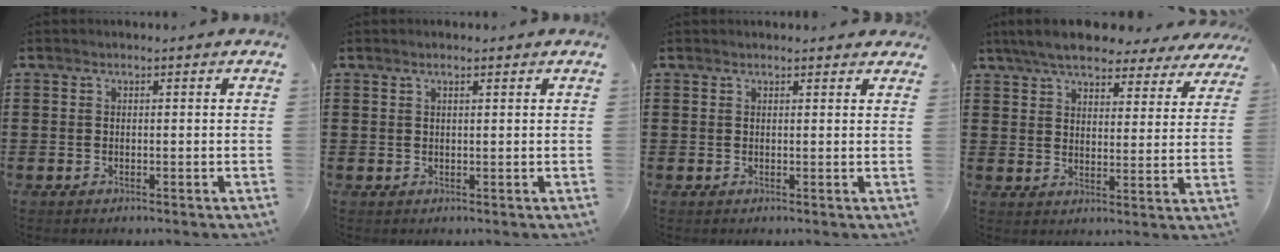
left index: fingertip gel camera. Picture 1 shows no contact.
{"total": 0.9, "force": [0.7, 0.2, 0.6], "torque": [-0.012, 0.002, 0.011]}
{"total": 0.9, "force": [0.8, 0.2, 0.1], "torque": [-0.004, 0.002, 0.015]}
{"total": 7.0, "force": [6.4, 1.2, 2.5], "torque": [-0.076, -0.021, 0.115]}